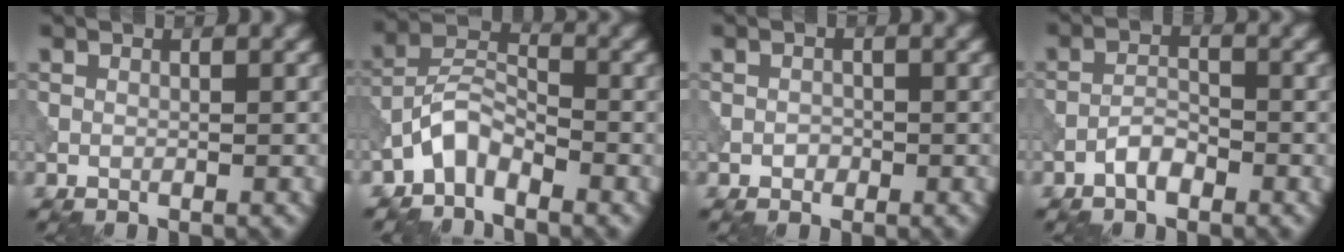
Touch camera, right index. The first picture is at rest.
{"total": 3.3, "force": [-2.5, 1.4, 1.6], "torque": [-0.027, 0.018, -0.059]}
{"total": 0.8, "force": [-0.3, 0.7, 0.3], "torque": [-0.002, -0.002, -0.007]}
{"total": 2.1, "force": [-1.4, 0.8, 1.3], "torque": [-0.022, 0.008, -0.029]}